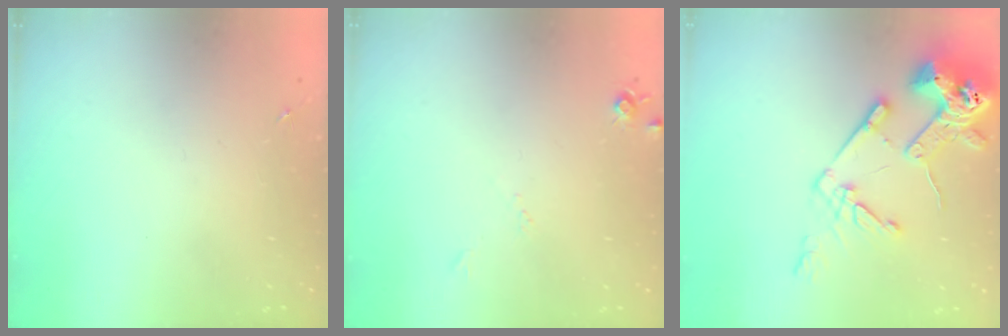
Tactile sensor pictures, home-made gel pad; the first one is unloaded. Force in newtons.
{"total": 5.4, "press": 5.4, "slide": 0.6}
{"total": 17.2, "press": 17.1, "slide": 2.2}